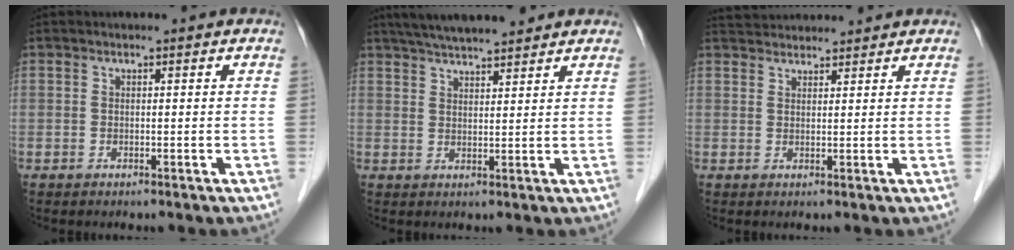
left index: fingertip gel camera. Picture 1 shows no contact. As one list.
[{"total": 9.8, "force": [8.6, 1.3, 4.6], "torque": [-0.071, 0.027, 0.131]}, {"total": 6.2, "force": [6.0, 1.0, 1.1], "torque": [-0.018, 0.039, 0.092]}]